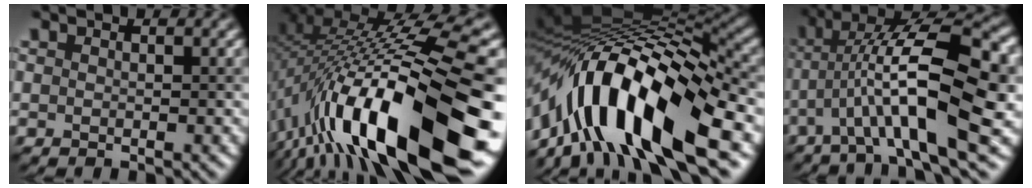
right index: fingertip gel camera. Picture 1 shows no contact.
{"total": 17.9, "force": [-6.1, 4.9, 16.1], "torque": [-0.266, 0.033, -0.111]}
{"total": 14.2, "force": [-4.9, 5.2, 12.3], "torque": [-0.207, 0.019, -0.085]}
{"total": 12.1, "force": [-2.0, 3.5, 11.4], "torque": [-0.198, 0.022, -0.037]}